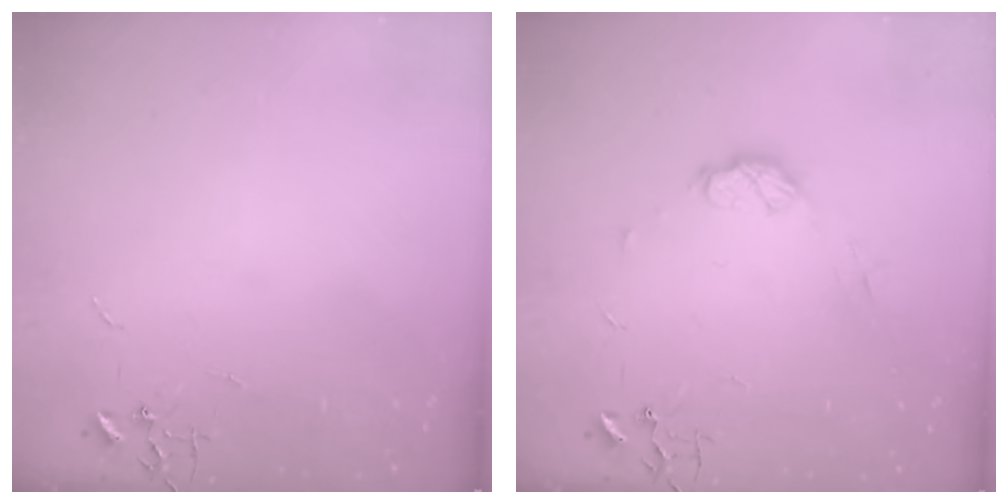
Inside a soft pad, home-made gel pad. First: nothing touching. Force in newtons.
{"total": 6.8, "press": 6.7, "slide": 0.6}